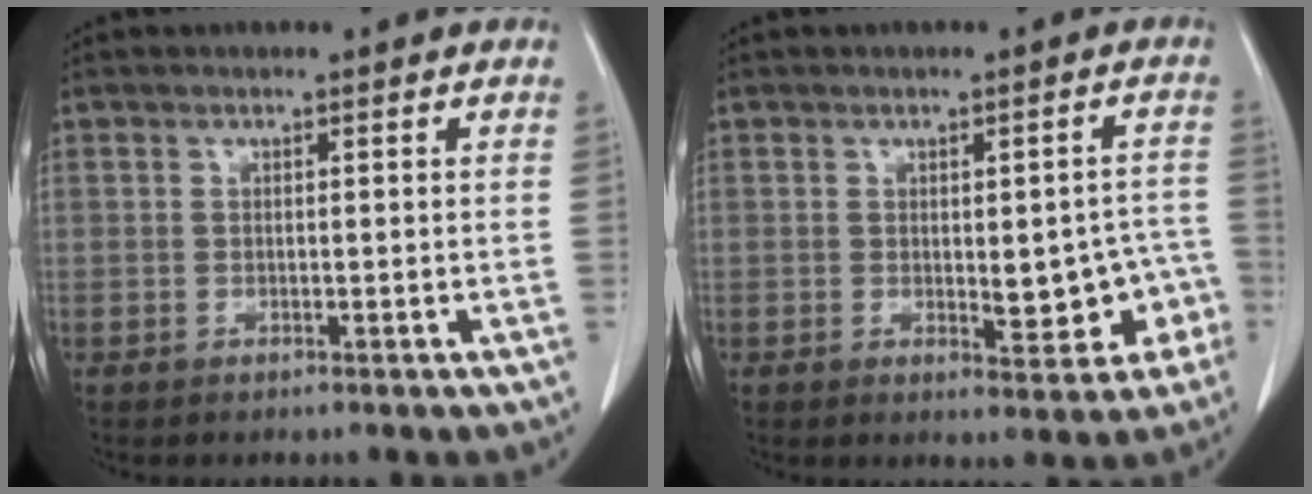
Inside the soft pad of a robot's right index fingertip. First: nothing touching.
{"total": 7.5, "force": [-1.7, 3.1, 6.5], "torque": [-0.067, 0.018, -0.012]}